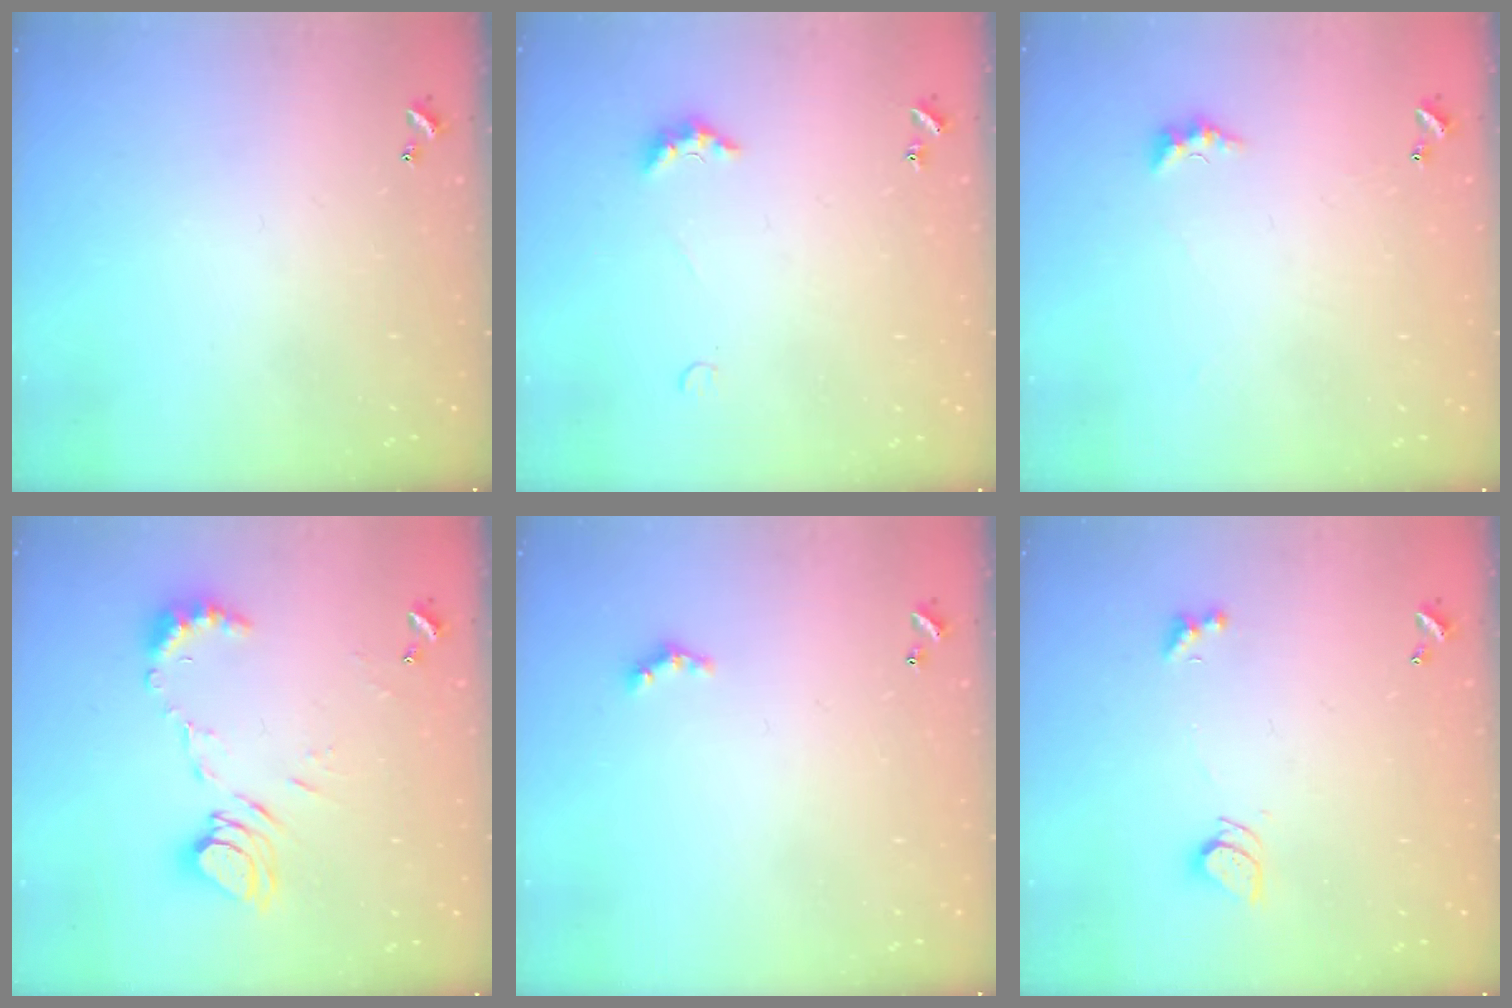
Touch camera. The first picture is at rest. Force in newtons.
{"total": 2.7, "press": 2.6, "slide": 0.7}
{"total": 3.1, "press": 3.1, "slide": 0.7}
{"total": 10.1, "press": 10.0, "slide": 1.3}
{"total": 3.1, "press": 3.1, "slide": 0.5}
{"total": 3.6, "press": 3.5, "slide": 0.7}